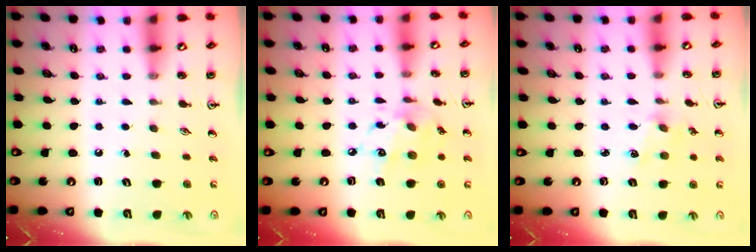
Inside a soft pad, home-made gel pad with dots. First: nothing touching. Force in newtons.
{"total": 11.2, "press": 11.1, "slide": 0.7}
{"total": 1.8, "press": 1.8, "slide": 0.4}